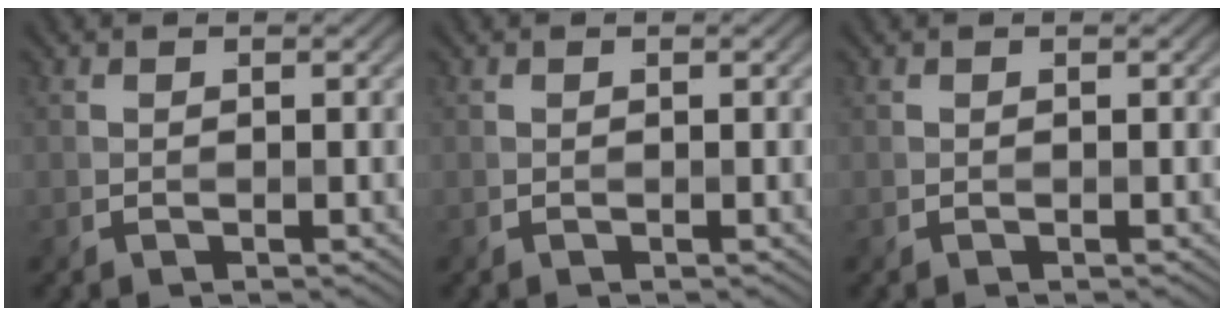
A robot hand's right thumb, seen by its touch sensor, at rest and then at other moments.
{"total": 0.0}
{"total": 0.0}